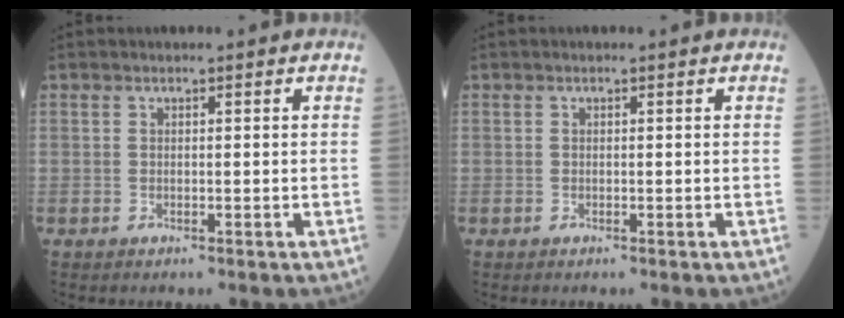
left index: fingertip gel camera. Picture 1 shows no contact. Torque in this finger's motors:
{"motor_torque": [-0.18, -0.05, 0.01, 0.02]}